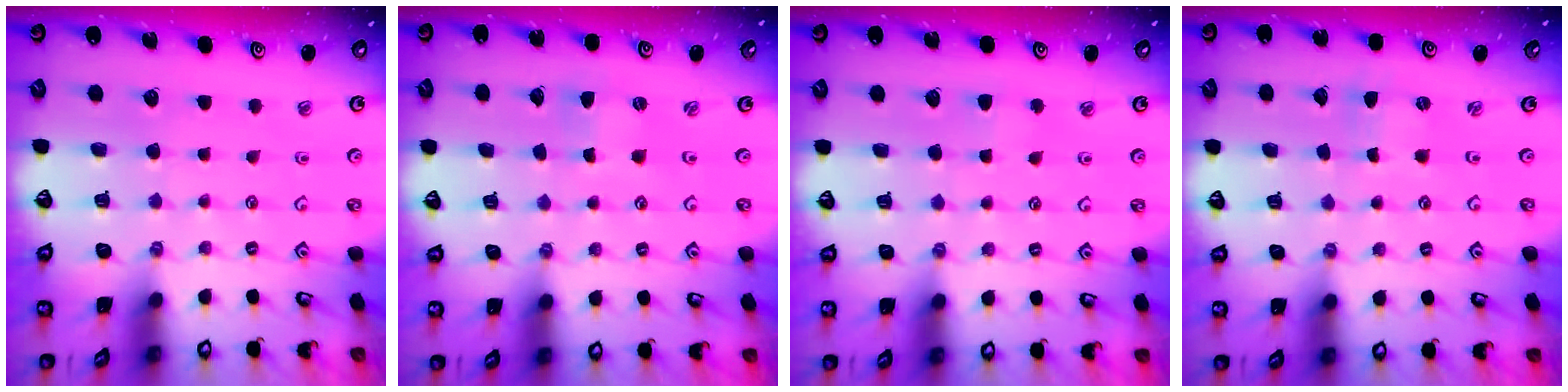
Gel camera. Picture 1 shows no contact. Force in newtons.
{"total": 0.0}
{"total": 2.7, "press": 2.7, "slide": 0.4}
{"total": 0.0}